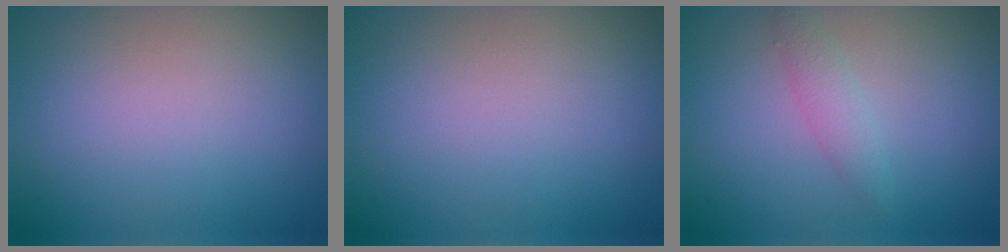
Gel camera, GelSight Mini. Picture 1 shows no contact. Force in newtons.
{"total": 0.0}
{"total": 1.7, "press": 1.7, "slide": 0.1}